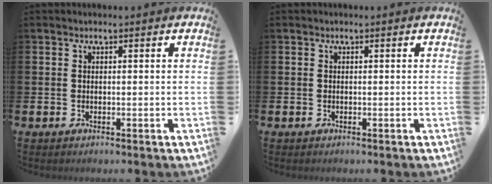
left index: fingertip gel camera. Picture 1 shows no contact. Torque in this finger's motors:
{"motor_torque": [0.00, 0.00, 0.01, 0.00]}